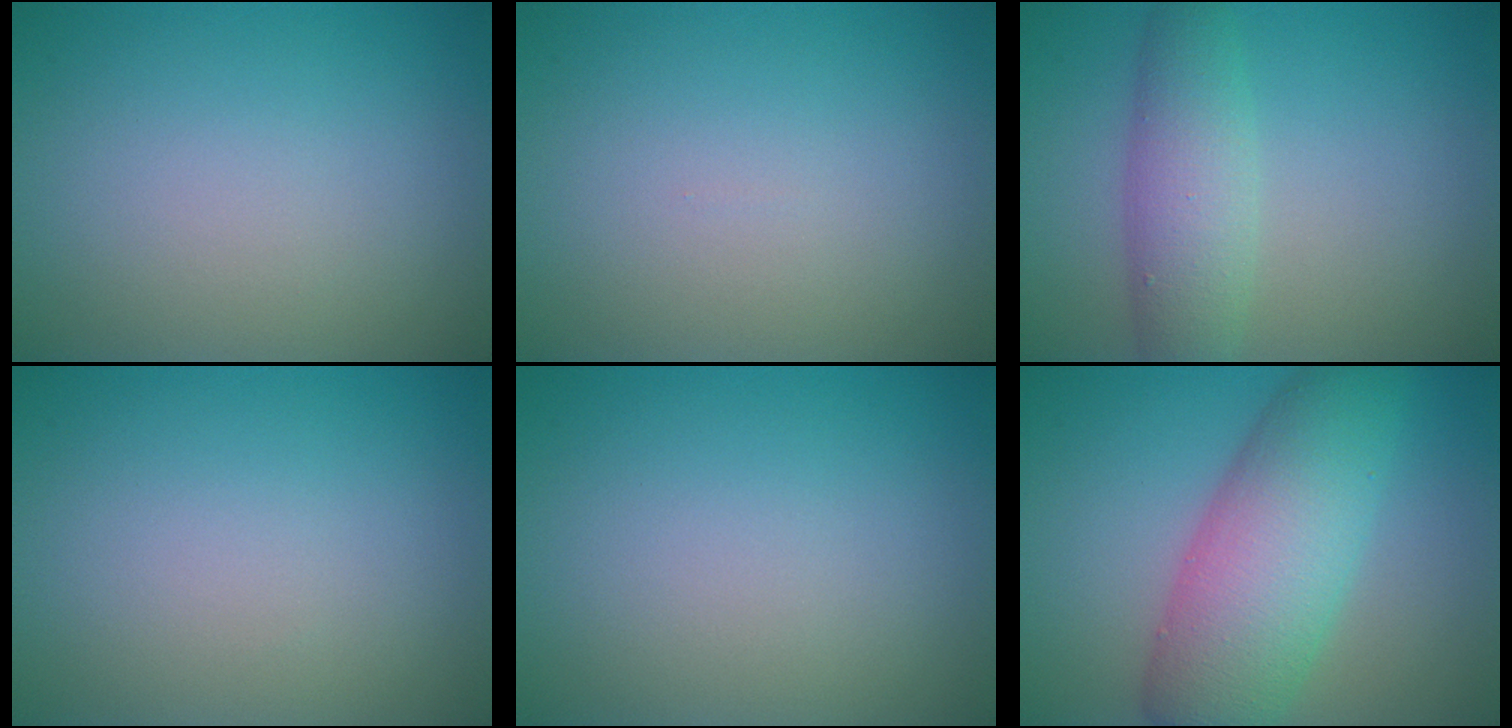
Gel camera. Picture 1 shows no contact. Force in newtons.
{"total": 0.0}
{"total": 4.3, "press": 4.3, "slide": 0.1}
{"total": 0.0}
{"total": 0.0}
{"total": 8.8, "press": 8.8, "slide": 0.1}